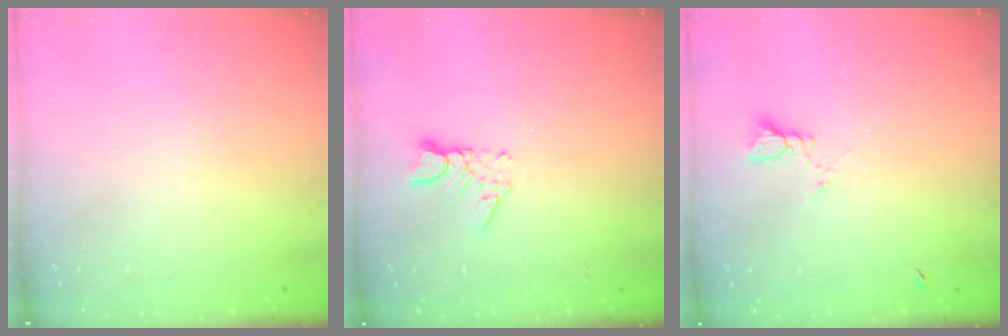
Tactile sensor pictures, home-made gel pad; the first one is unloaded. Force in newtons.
{"total": 2.8, "press": 2.8, "slide": 0.3}
{"total": 2.5, "press": 2.5, "slide": 0.3}